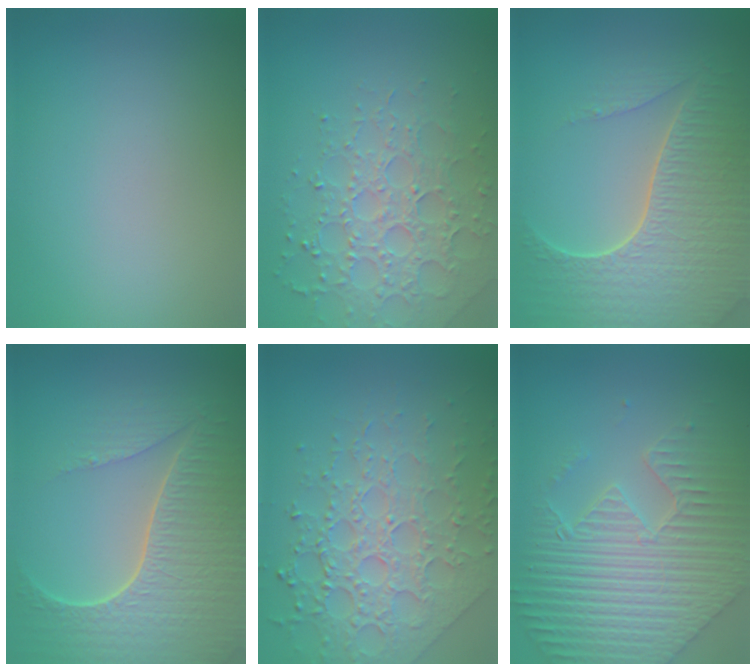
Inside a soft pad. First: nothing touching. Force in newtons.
{"total": 4.3, "press": 4.2, "slide": 0.9}
{"total": 7.6, "press": 5.6, "slide": 5.1}
{"total": 7.7, "press": 5.7, "slide": 5.2}
{"total": 7.6, "press": 5.5, "slide": 5.3}
{"total": 8.2, "press": 6.4, "slide": 5.1}